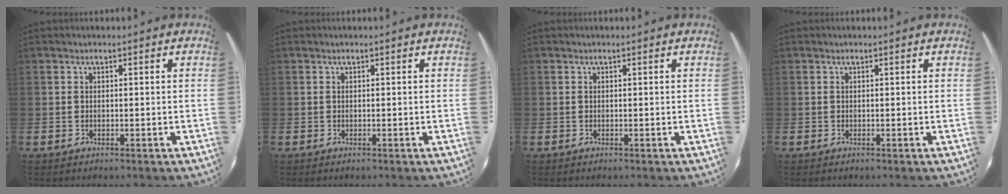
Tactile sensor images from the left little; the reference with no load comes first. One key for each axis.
{"total": 0.0}
{"total": 0.0}
{"total": 0.0}